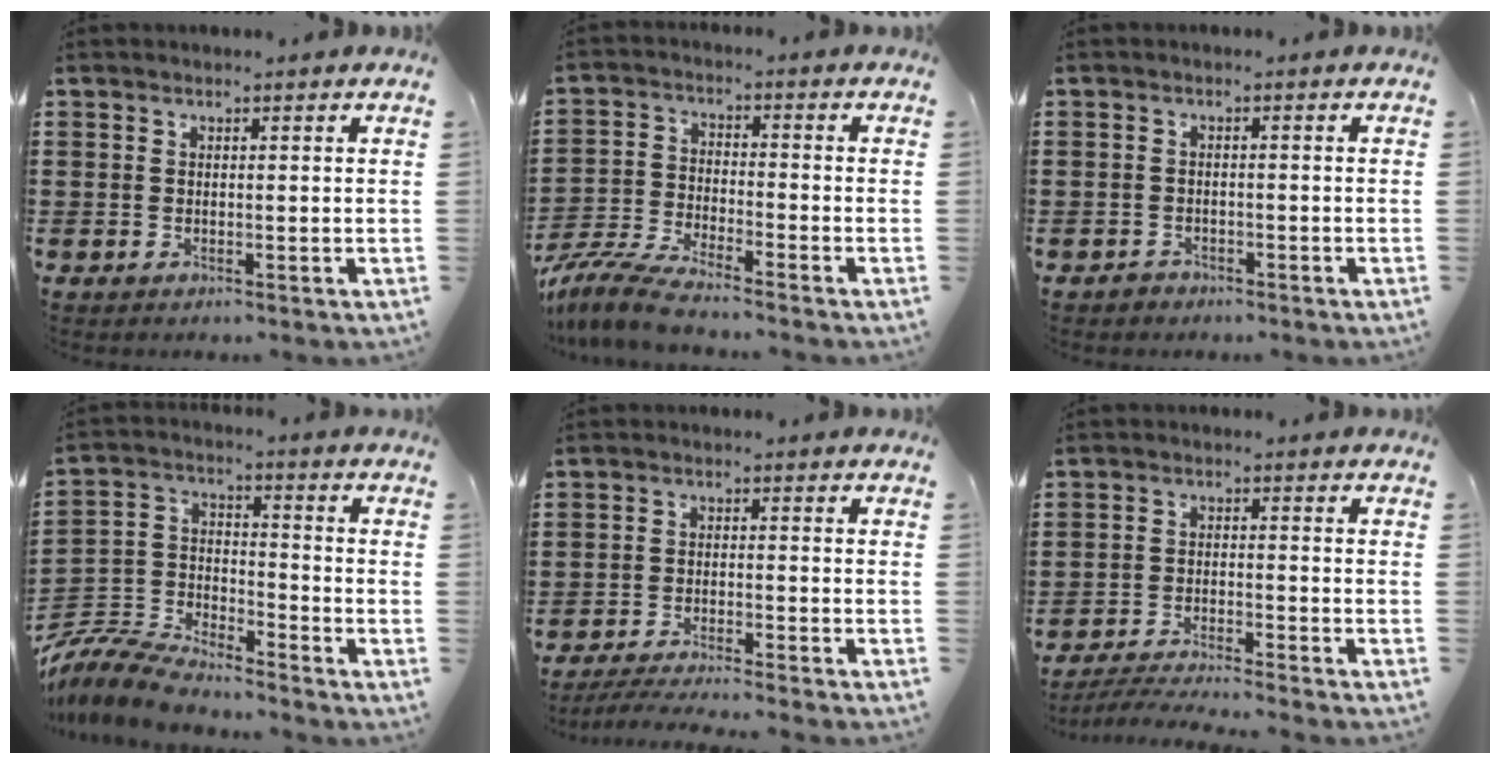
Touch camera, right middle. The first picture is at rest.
{"total": 6.2, "force": [-5.8, 0.3, 2.3], "torque": [-0.070, -0.012, -0.118]}
{"total": 1.1, "force": [-1.0, 0.5, 0.1], "torque": [-0.005, 0.002, -0.023]}
{"total": 9.0, "force": [-8.7, 1.3, 2.0], "torque": [-0.059, 0.006, -0.179]}
{"total": 3.7, "force": [-3.5, -0.3, 1.1], "torque": [-0.026, -0.006, -0.073]}
{"total": 4.0, "force": [-3.9, -0.3, 1.1], "torque": [-0.025, -0.006, -0.081]}